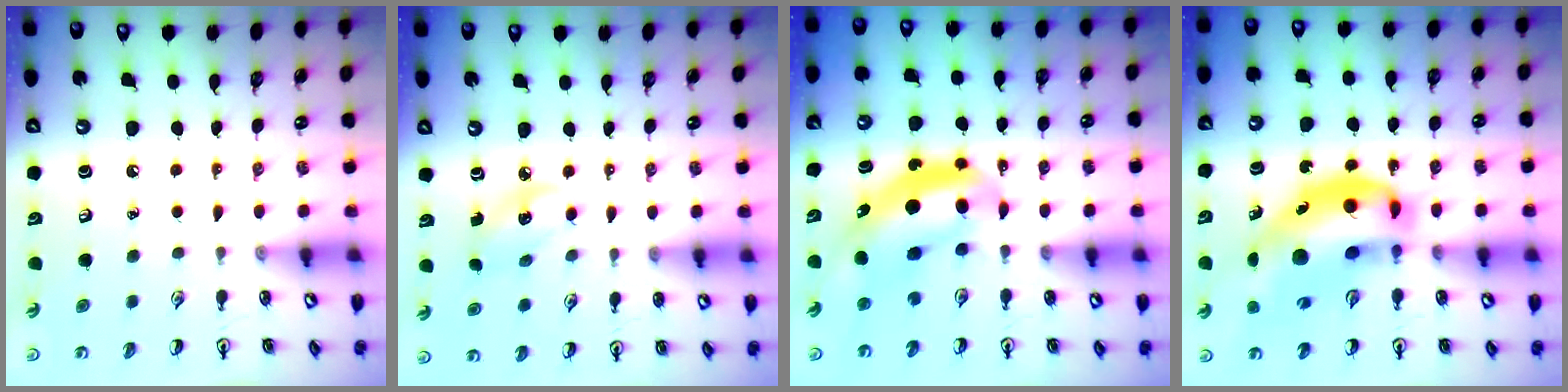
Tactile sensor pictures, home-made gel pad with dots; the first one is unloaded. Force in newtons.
{"total": 3.0, "press": 2.9, "slide": 0.8}
{"total": 6.9, "press": 6.6, "slide": 1.9}
{"total": 18.7, "press": 18.0, "slide": 5.3}